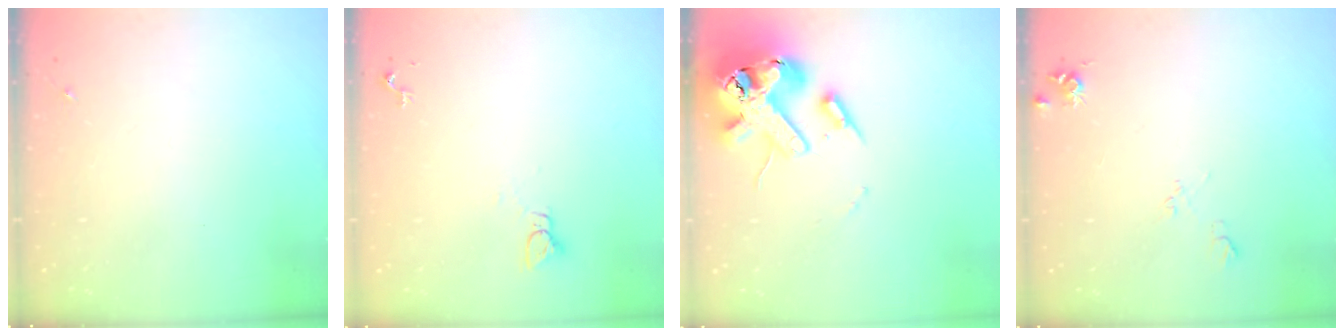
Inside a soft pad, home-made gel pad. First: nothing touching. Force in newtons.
{"total": 2.2, "press": 2.2, "slide": 0.1}
{"total": 18.6, "press": 18.4, "slide": 2.8}
{"total": 8.2, "press": 8.2, "slide": 0.8}